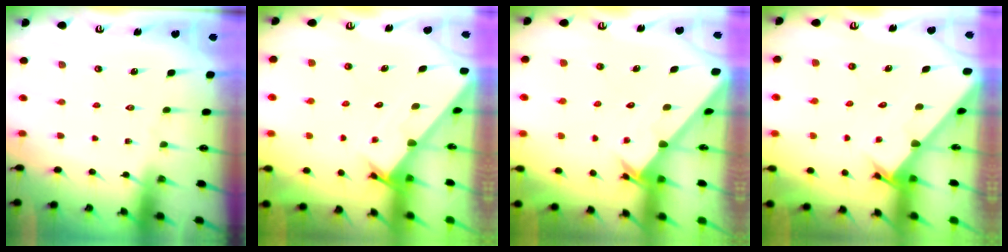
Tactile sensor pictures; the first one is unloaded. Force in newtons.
{"total": 1.7, "press": 1.7, "slide": 0.1}
{"total": 2.4, "press": 2.4, "slide": 0.2}
{"total": 2.6, "press": 2.6, "slide": 0.3}